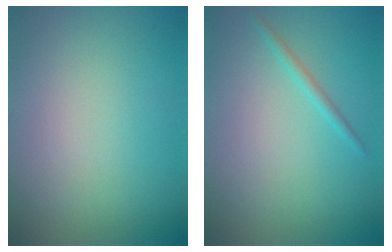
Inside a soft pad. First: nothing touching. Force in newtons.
{"total": 1.0, "press": 1.0, "slide": 0.0}